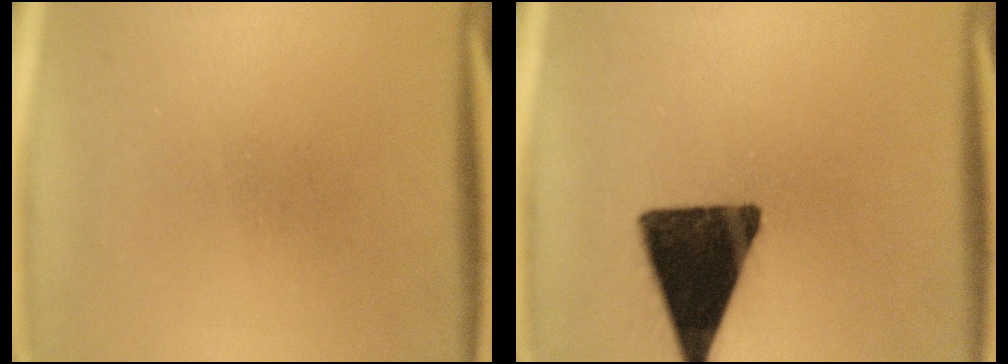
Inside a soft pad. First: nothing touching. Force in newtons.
{"total": 16.0}